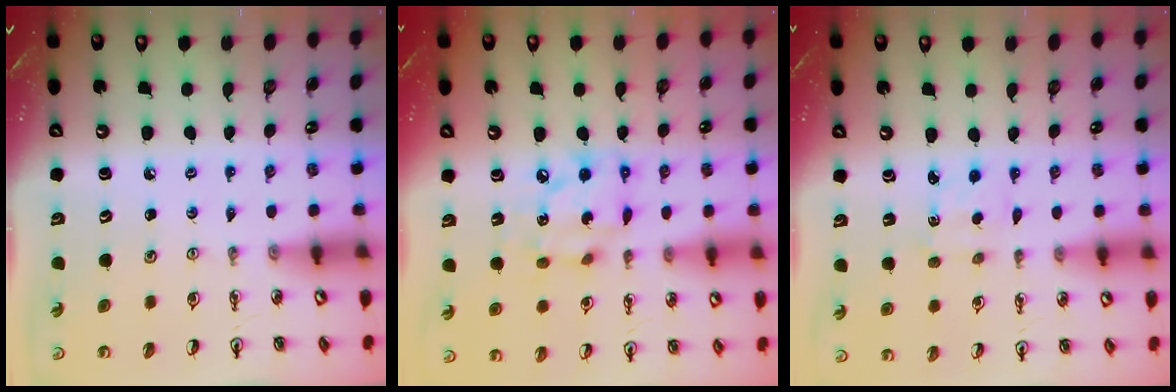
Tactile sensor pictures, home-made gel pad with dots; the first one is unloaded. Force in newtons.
{"total": 10.8, "press": 10.8, "slide": 1.1}
{"total": 2.4, "press": 2.3, "slide": 0.4}